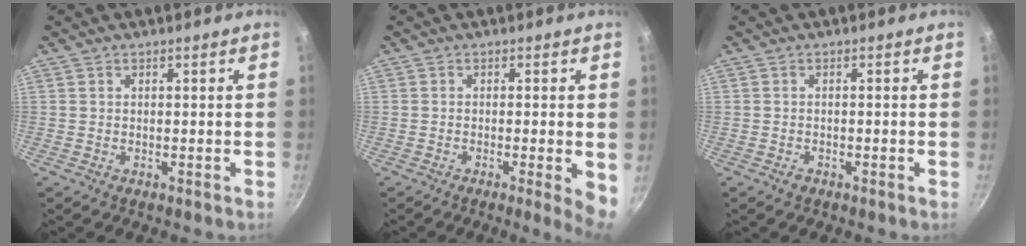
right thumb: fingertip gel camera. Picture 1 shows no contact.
{"total": 5.4, "force": [-0.9, 0.9, 5.2], "torque": [-0.062, -0.006, -0.014]}
{"total": 1.0, "force": [-0.7, 0.5, 0.6], "torque": [-0.017, 0.007, -0.011]}